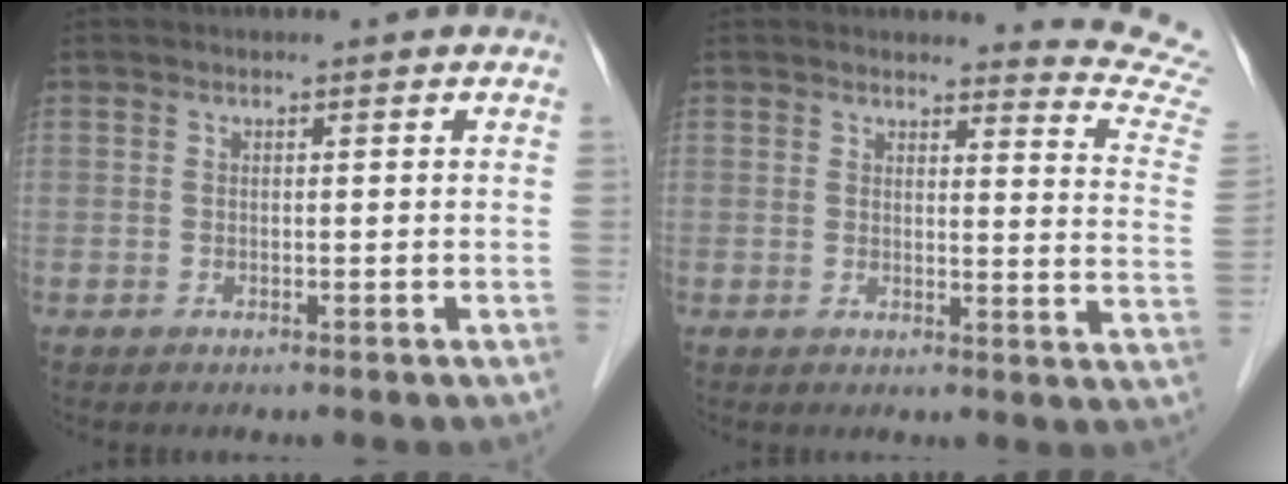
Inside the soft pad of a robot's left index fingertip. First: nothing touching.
{"total": 10.1, "force": [10.0, -1.1, -0.2], "torque": [0.006, -0.132, 0.080]}